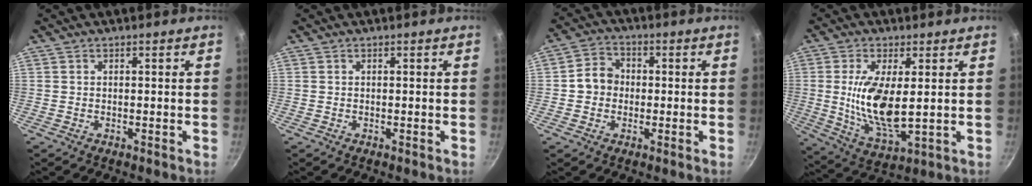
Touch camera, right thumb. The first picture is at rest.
{"total": 0.0}
{"total": 5.7, "force": [-0.3, 5.0, 2.7], "torque": [-0.015, 0.016, -0.017]}
{"total": 12.5, "force": [1.2, 5.0, 11.4], "torque": [-0.220, -0.019, 0.030]}